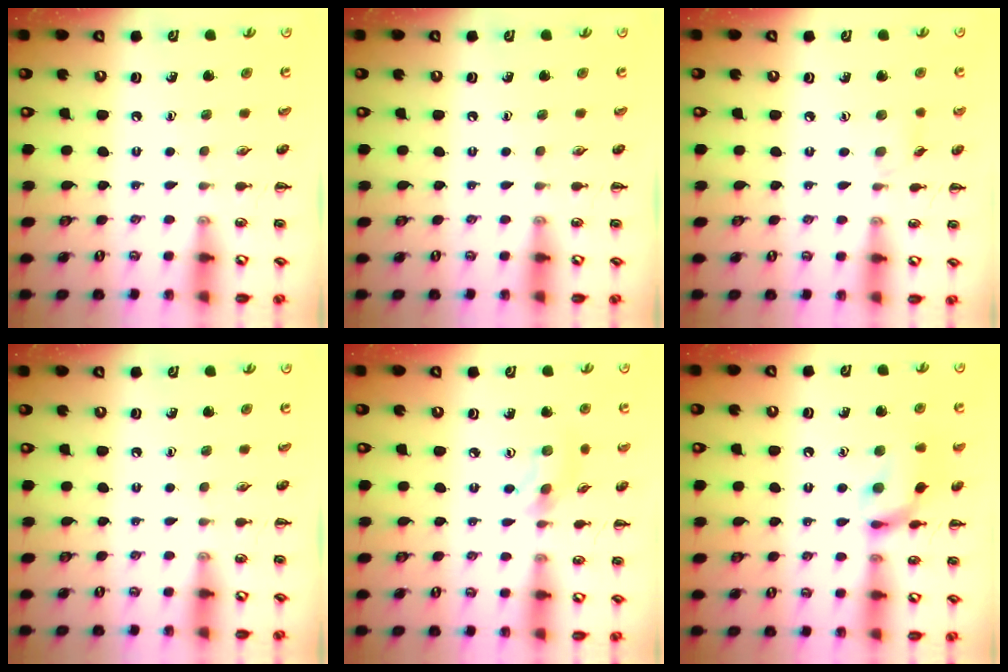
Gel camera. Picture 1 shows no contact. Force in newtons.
{"total": 0.0}
{"total": 4.3, "press": 3.9, "slide": 1.7}
{"total": 0.0}
{"total": 2.9, "press": 2.9, "slide": 0.7}
{"total": 13.6, "press": 13.5, "slide": 1.5}